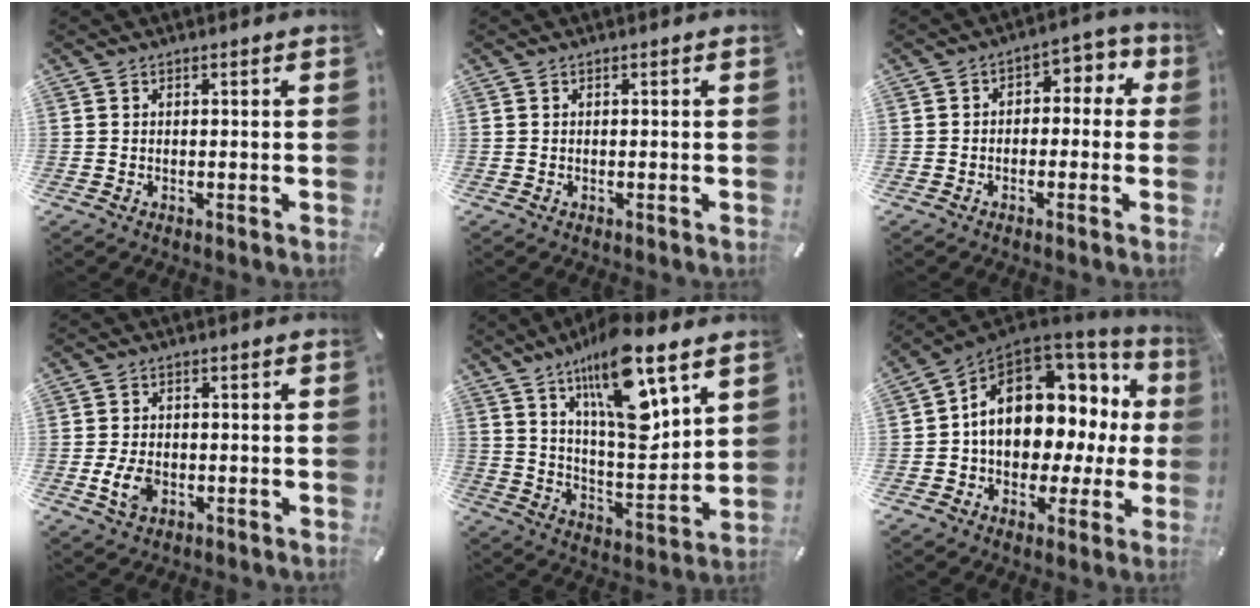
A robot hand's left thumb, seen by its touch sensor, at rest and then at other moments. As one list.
[{"total": 0.0}, {"total": 4.8, "force": [-1.2, 3.7, 2.8], "torque": [-0.028, 0.011, -0.032]}, {"total": 5.2, "force": [-1.5, 3.6, 3.5], "torque": [-0.083, -0.001, -0.028]}, {"total": 17.9, "force": [11.6, 5.7, 12.4], "torque": [-0.217, -0.067, 0.191]}, {"total": 13.5, "force": [3.1, 10.1, 8.4], "torque": [-0.129, -0.027, 0.058]}]